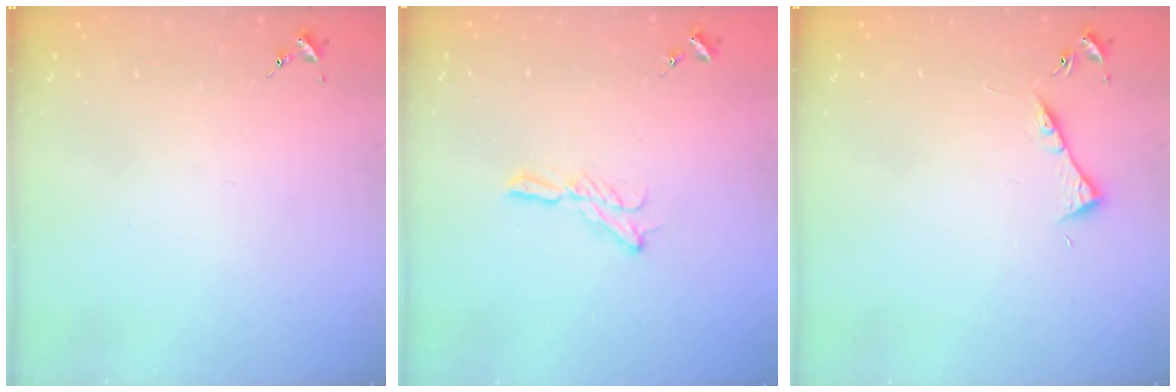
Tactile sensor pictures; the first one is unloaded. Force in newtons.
{"total": 6.4, "press": 6.4, "slide": 0.4}
{"total": 4.2, "press": 4.1, "slide": 0.5}